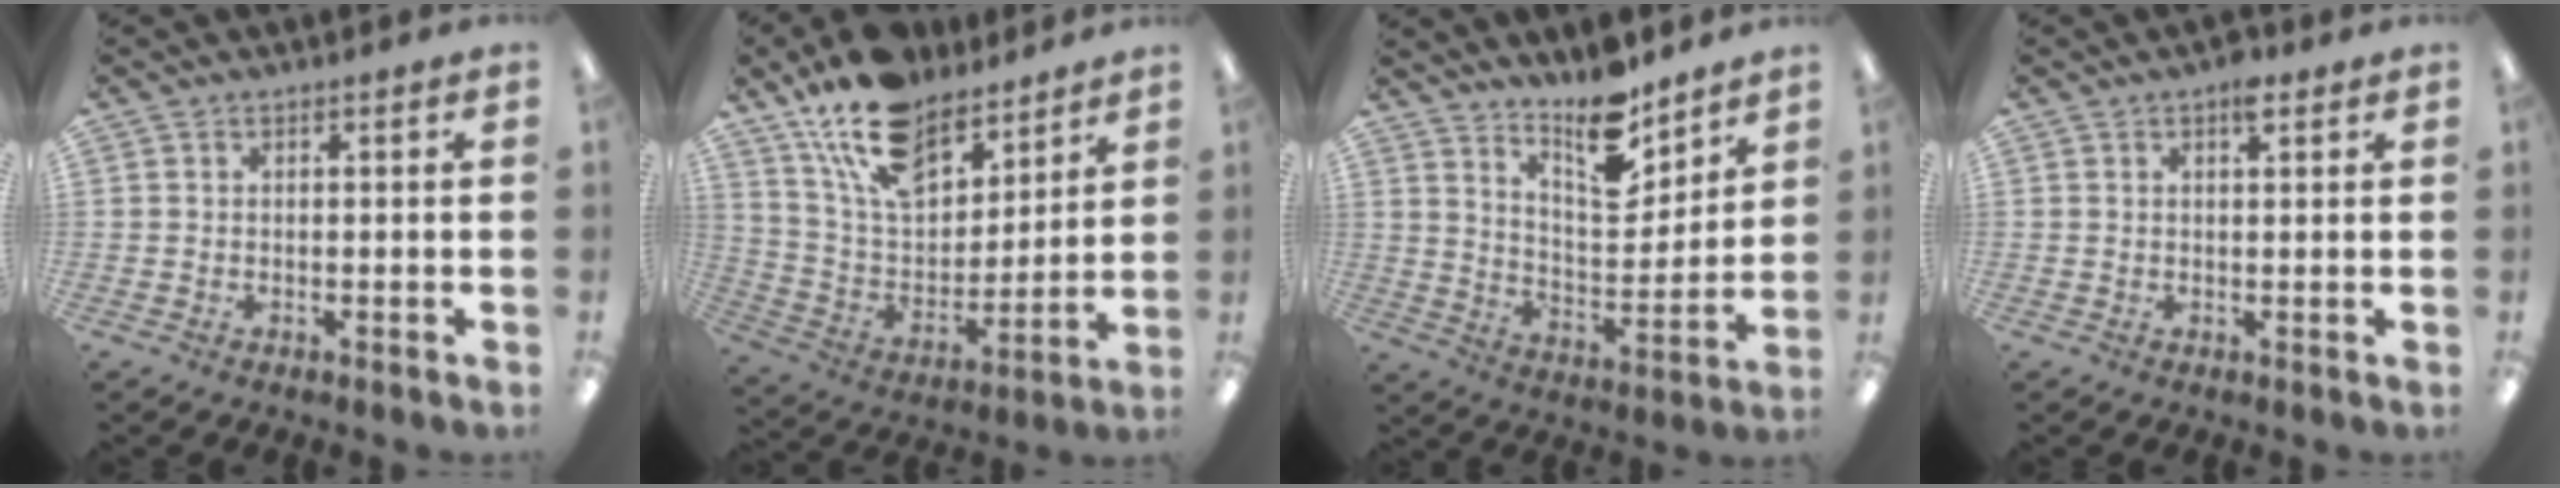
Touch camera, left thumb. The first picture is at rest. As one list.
[{"total": 18.4, "force": [13.8, 8.9, 8.4], "torque": [-0.172, -0.071, 0.251]}, {"total": 13.3, "force": [10.6, 4.8, 6.3], "torque": [-0.092, -0.077, 0.187]}, {"total": 3.4, "force": [1.9, 1.5, 2.4], "torque": [-0.019, -0.008, 0.026]}]